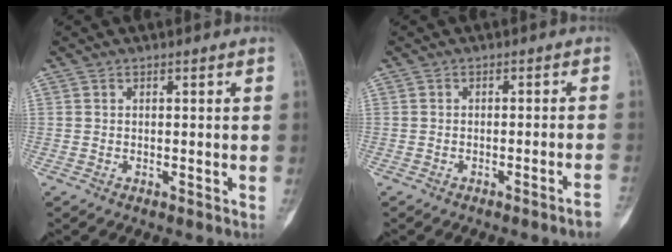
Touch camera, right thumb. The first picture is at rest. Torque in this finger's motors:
{"motor_torque": [0.47, 0.38, 0.26, -0.13, 0.02]}